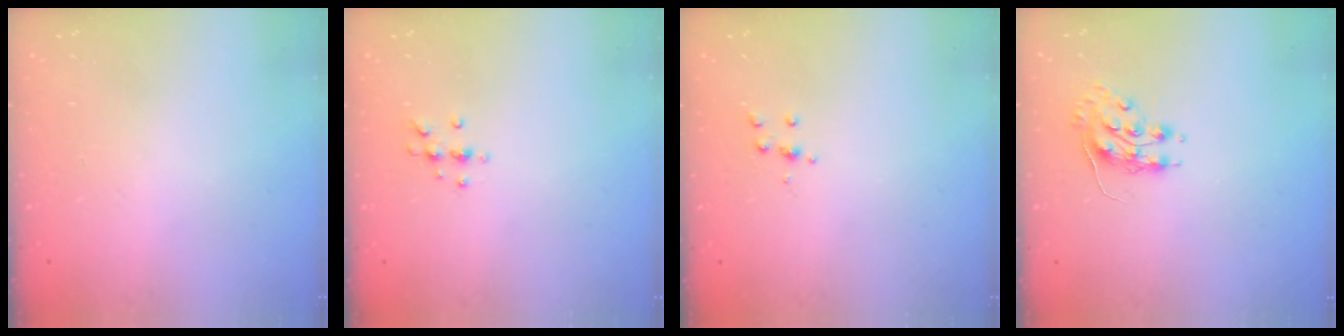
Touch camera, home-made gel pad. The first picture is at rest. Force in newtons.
{"total": 5.1, "press": 4.8, "slide": 1.8}
{"total": 3.8, "press": 3.6, "slide": 0.9}
{"total": 8.6, "press": 8.6, "slide": 0.4}